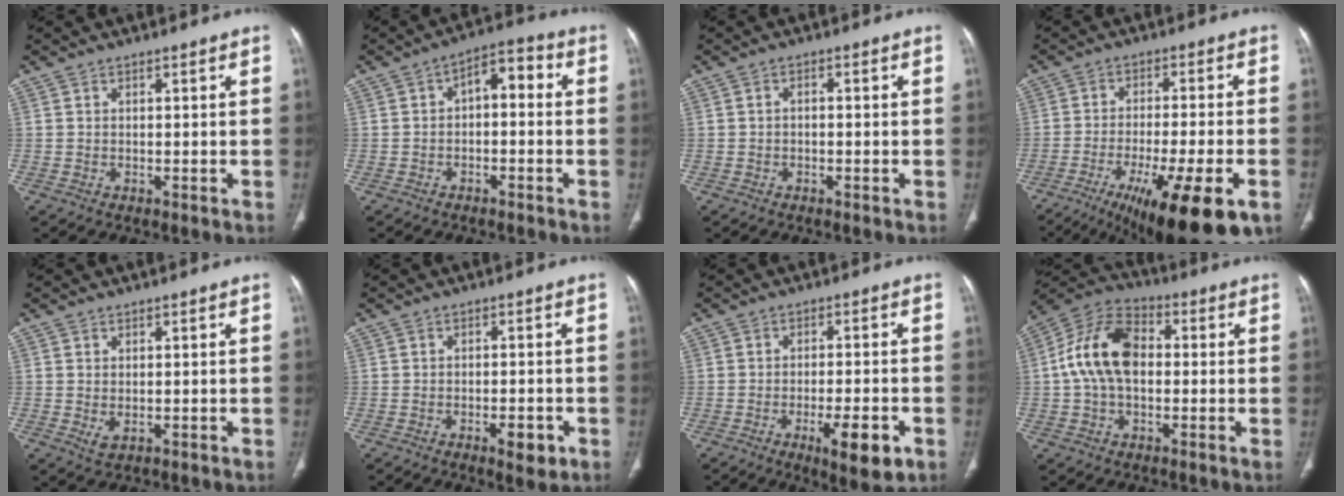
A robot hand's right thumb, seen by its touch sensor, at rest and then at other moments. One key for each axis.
{"total": 6.2, "fx": -0.3, "fy": 3.5, "fz": 5.1, "tx": -0.055, "ty": 0.036, "tz": -0.016}
{"total": 1.0, "fx": -0.3, "fy": 0.6, "fz": 0.7, "tx": -0.009, "ty": 0.005, "tz": -0.009}
{"total": 18.9, "fx": -9.7, "fy": 4.3, "fz": 15.6, "tx": -0.217, "ty": 0.009, "tz": -0.144}
{"total": 2.1, "fx": -0.2, "fy": 1.3, "fz": 1.6, "tx": -0.031, "ty": -0.005, "tz": 0.004}
{"total": 4.6, "fx": -2.1, "fy": 1.8, "fz": 3.7, "tx": -0.046, "ty": 0.004, "tz": -0.025}
{"total": 9.0, "fx": -3.9, "fy": 2.6, "fz": 7.7, "tx": -0.115, "ty": 0.005, "tz": -0.052}
{"total": 12.4, "fx": 0.1, "fy": 8.0, "fz": 9.6, "tx": -0.178, "ty": 0.033, "tz": -0.008}